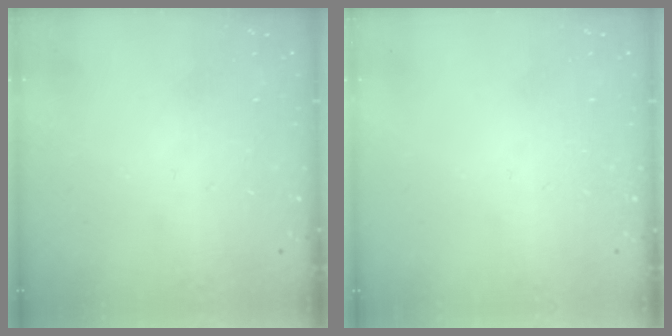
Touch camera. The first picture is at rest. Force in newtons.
{"total": 0.0}